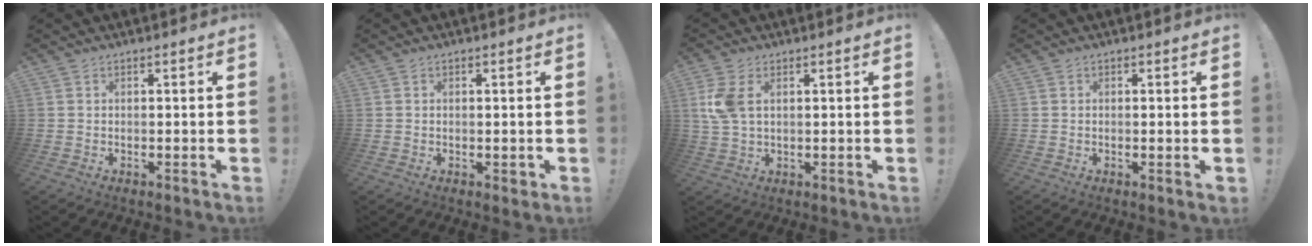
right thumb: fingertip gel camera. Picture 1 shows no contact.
{"total": 1.5, "force": [0.2, 1.2, 1.0], "torque": [-0.002, -0.001, 0.001]}
{"total": 7.1, "force": [2.1, 4.0, 5.5], "torque": [-0.115, -0.003, 0.038]}
{"total": 0.8, "force": [0.1, 0.1, 0.8], "torque": [-0.011, -0.002, 0.001]}